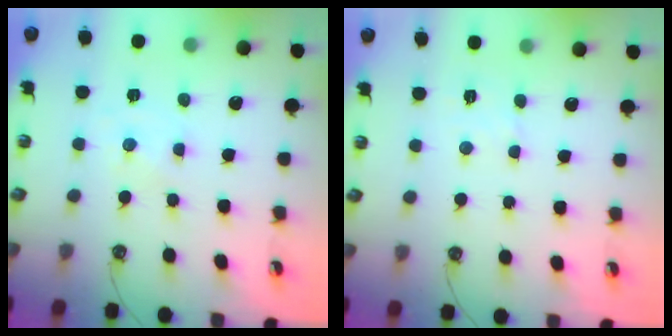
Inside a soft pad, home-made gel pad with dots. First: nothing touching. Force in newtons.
{"total": 2.5, "press": 2.5, "slide": 0.4}